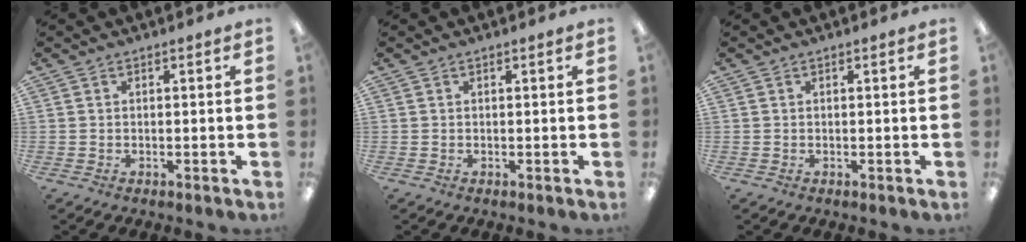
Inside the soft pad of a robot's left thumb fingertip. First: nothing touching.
{"total": 0.0}
{"total": 0.0}